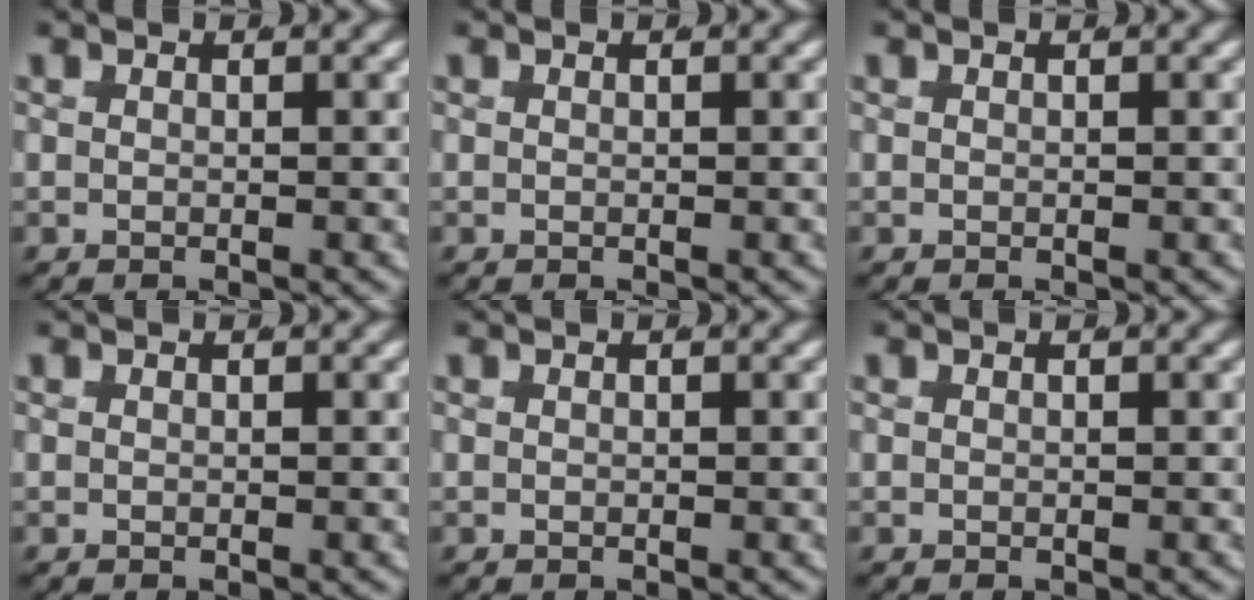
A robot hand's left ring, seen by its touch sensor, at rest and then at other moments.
{"total": 0.0}
{"total": 0.0}
{"total": 0.0}
{"total": 0.0}
{"total": 0.0}